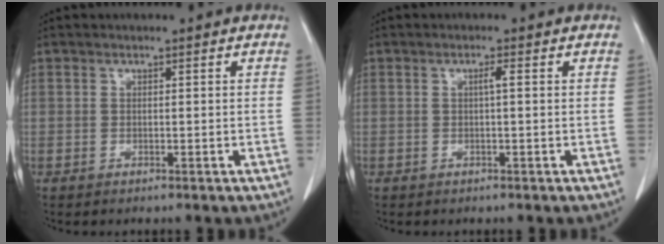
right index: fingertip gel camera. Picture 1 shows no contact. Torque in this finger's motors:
{"motor_torque": [0.25, -0.03, 0.10, 0.04]}